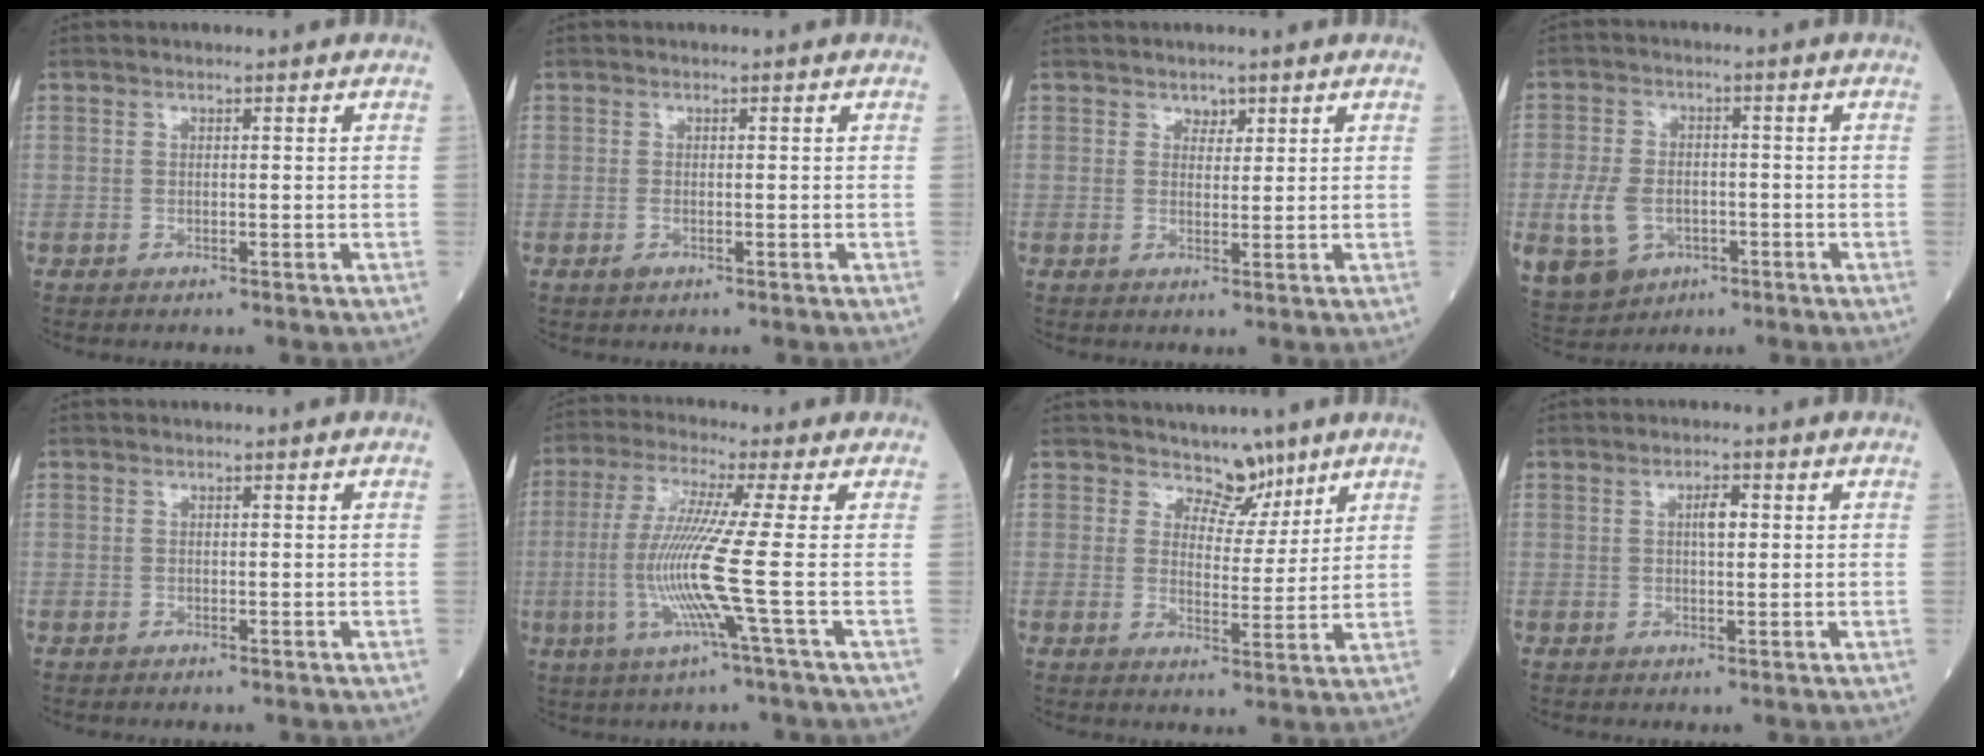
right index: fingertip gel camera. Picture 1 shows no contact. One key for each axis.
{"total": 0.7, "fx": -0.3, "fy": 0.3, "fz": 0.6, "tx": -0.015, "ty": -0.001, "tz": 0.000}
{"total": 1.7, "fx": 1.2, "fy": 1.0, "fz": 0.5, "tx": -0.002, "ty": -0.002, "tz": 0.018}
{"total": 11.8, "fx": -3.6, "fy": 8.9, "fz": 6.9, "tx": -0.176, "ty": 0.002, "tz": -0.047}
{"total": 0.0}
{"total": 10.0, "fx": -1.8, "fy": -2.2, "fz": 9.6, "tx": -0.207, "ty": -0.015, "tz": -0.037}
{"total": 4.9, "fx": 4.1, "fy": 2.6, "fz": 0.8, "tx": 0.000, "ty": -0.010, "tz": 0.064}
{"total": 2.2, "fx": 0.6, "fy": 0.6, "fz": 2.0, "tx": -0.036, "ty": 0.004, "tz": 0.013}